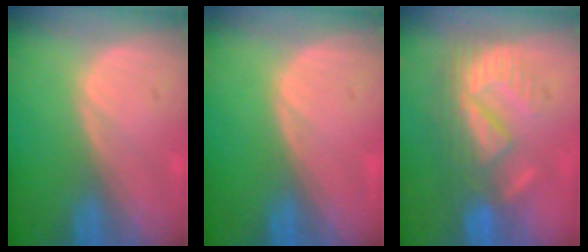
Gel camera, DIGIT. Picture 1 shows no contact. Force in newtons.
{"total": 0.0}
{"total": 9.1, "press": 8.0, "slide": 4.3}